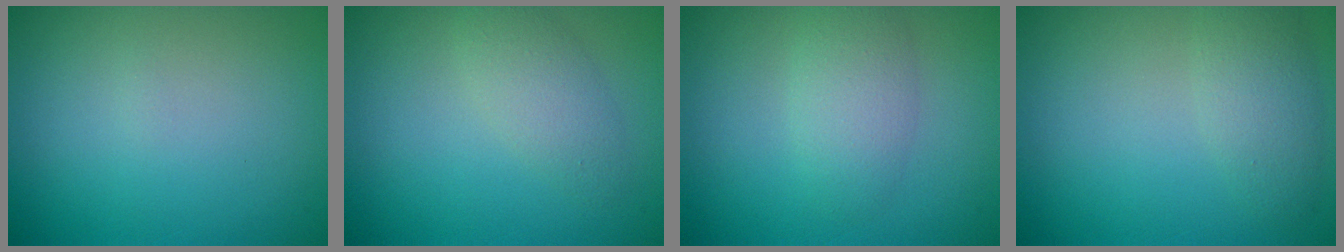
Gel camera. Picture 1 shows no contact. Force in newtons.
{"total": 2.1, "press": 2.1, "slide": 0.2}
{"total": 2.7, "press": 2.7, "slide": 0.1}
{"total": 2.4, "press": 2.4, "slide": 0.1}